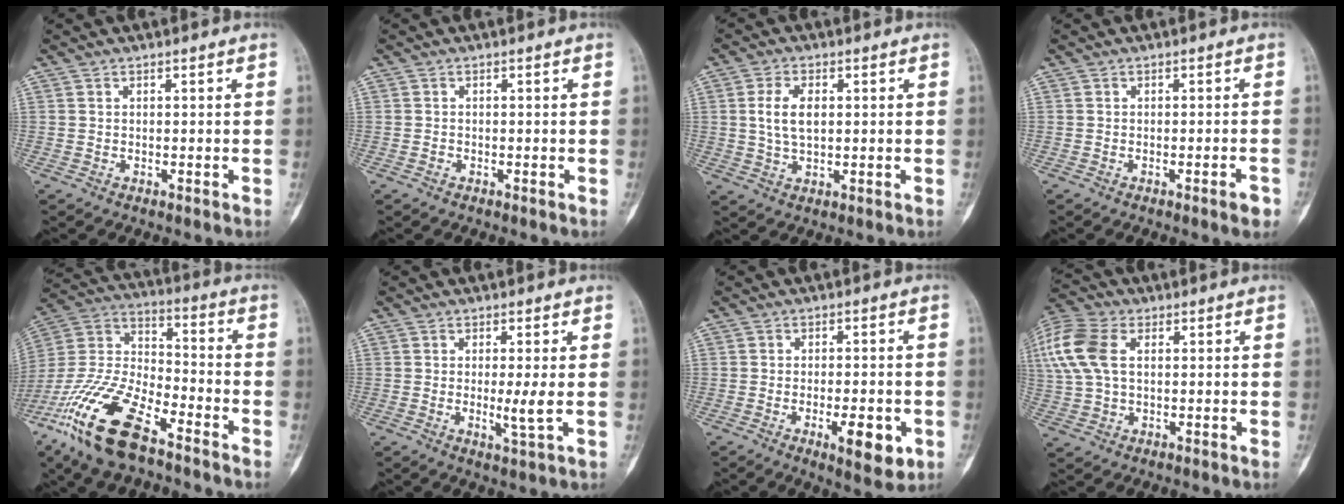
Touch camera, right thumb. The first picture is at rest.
{"total": 0.6, "force": [-0.3, 0.4, 0.2], "torque": [-0.004, 0.002, -0.008]}
{"total": 5.9, "force": [0.9, 3.3, 4.9], "torque": [-0.091, -0.002, 0.018]}
{"total": 2.3, "force": [-1.3, 0.3, 1.9], "torque": [-0.024, 0.005, -0.016]}
{"total": 20.7, "force": [-12.7, 7.9, 14.4], "torque": [-0.316, 0.040, -0.245]}
{"total": 3.7, "force": [0.0, 0.0, 3.7], "torque": [-0.076, -0.013, -0.001]}
{"total": 8.1, "force": [-2.8, 2.8, 7.0], "torque": [-0.094, -0.001, -0.033]}
{"total": 16.4, "force": [4.5, 10.5, 11.7], "torque": [-0.303, 0.026, 0.083]}